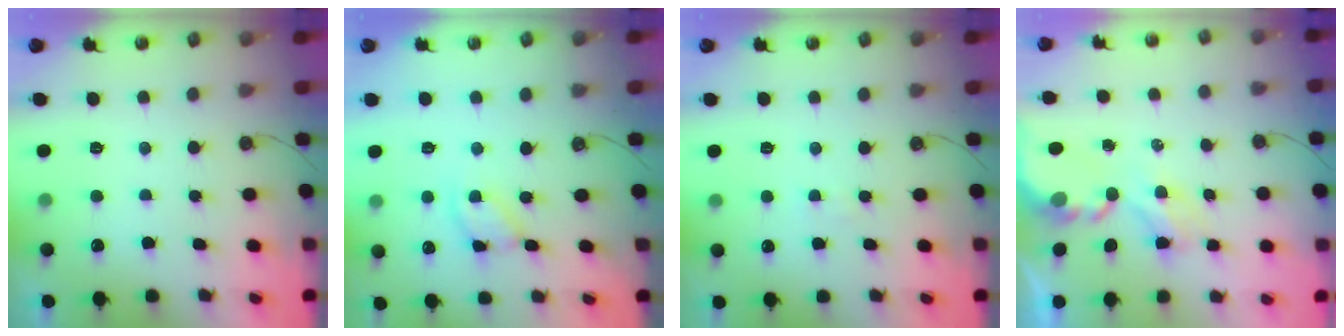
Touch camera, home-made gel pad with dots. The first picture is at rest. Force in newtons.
{"total": 5.3, "press": 5.3, "slide": 0.3}
{"total": 0.9, "press": 0.9, "slide": 0.1}
{"total": 4.6, "press": 4.6, "slide": 0.3}